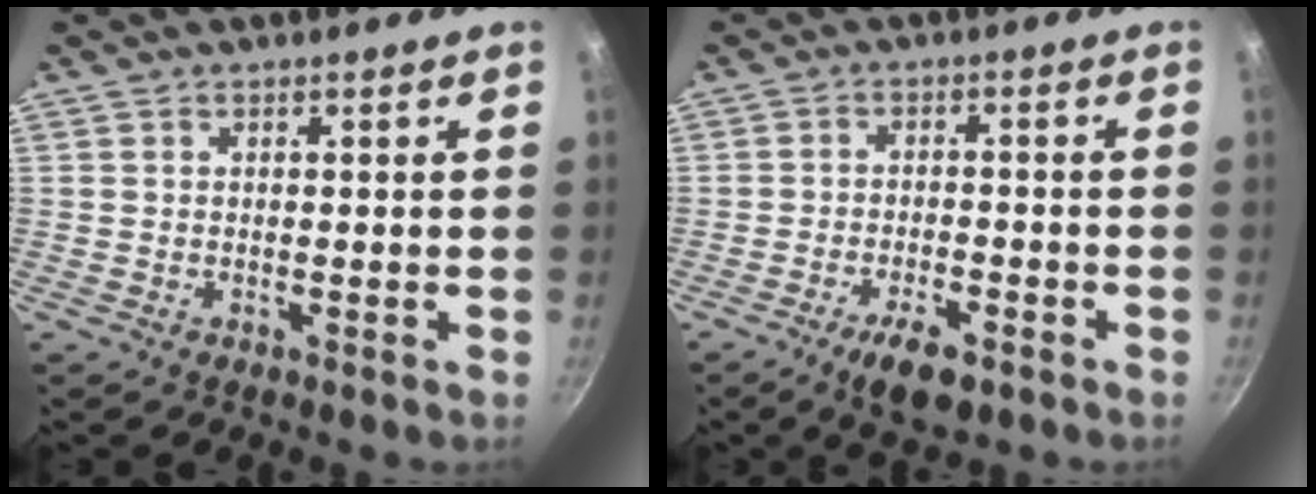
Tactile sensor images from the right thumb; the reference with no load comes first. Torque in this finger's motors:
{"motor_torque": [0.88, 0.44, -0.23, 0.07, 0.01]}